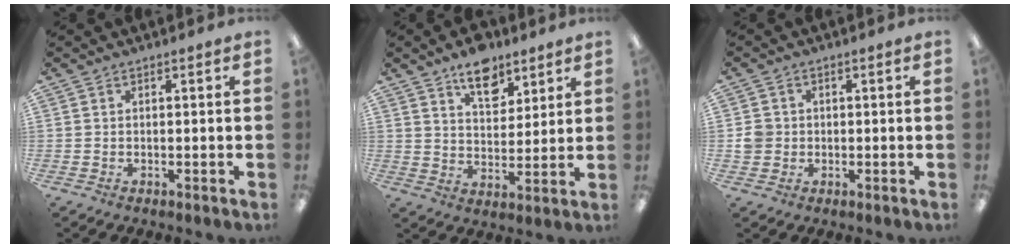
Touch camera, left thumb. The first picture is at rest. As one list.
[{"total": 10.3, "force": [7.2, 5.6, 4.8], "torque": [-0.052, -0.040, 0.125]}, {"total": 3.3, "force": [0.0, 3.2, 0.6], "torque": [-0.008, 0.003, -0.003]}]